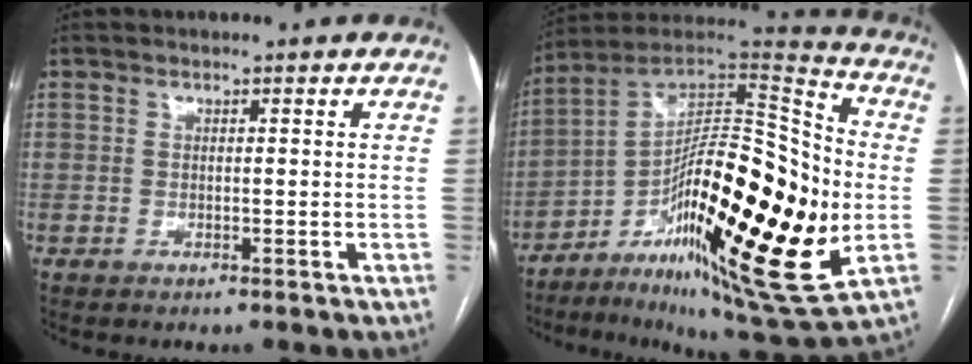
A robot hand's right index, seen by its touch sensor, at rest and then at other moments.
{"total": 31.2, "force": [-6.8, 6.7, 29.7], "torque": [-0.469, -0.018, -0.106]}